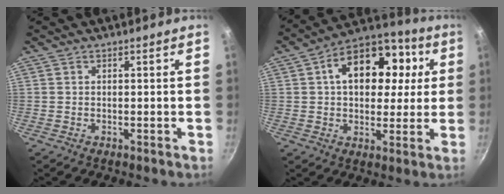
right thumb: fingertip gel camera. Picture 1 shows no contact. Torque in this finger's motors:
{"motor_torque": [-0.37, 2.86, 1.47, 0.47, 0.09]}